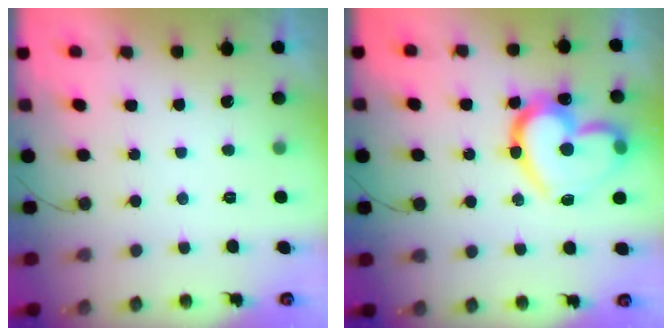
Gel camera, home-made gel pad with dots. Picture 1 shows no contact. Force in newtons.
{"total": 21.8, "press": 21.7, "slide": 2.4}